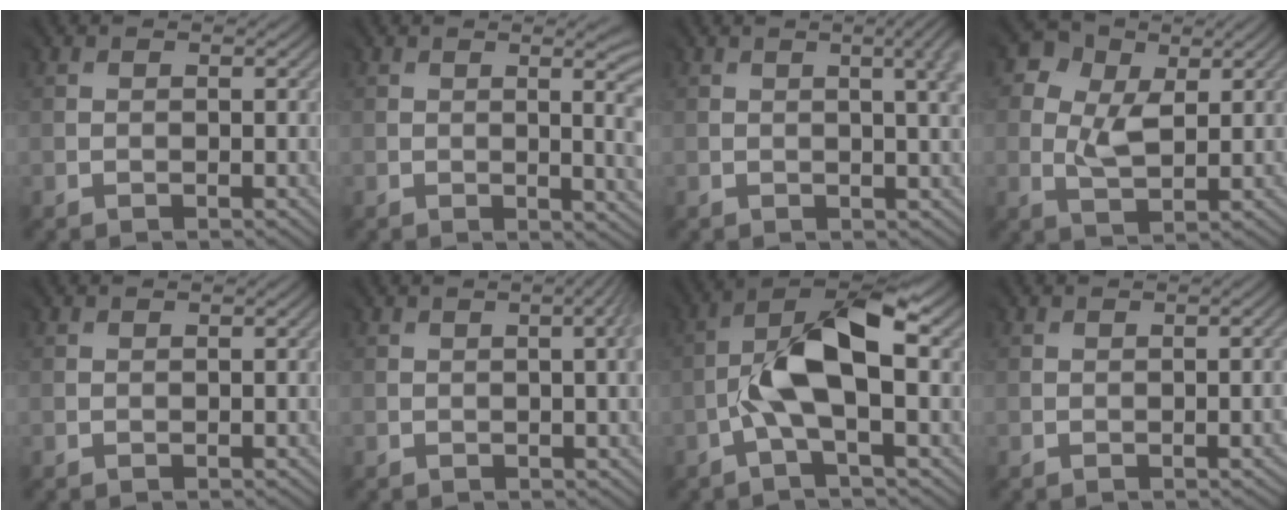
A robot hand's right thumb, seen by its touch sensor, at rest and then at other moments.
{"total": 8.5, "force": [-0.1, 4.1, 7.5], "torque": [-0.050, 0.018, -0.003]}
{"total": 5.0, "force": [0.7, 1.9, 4.6], "torque": [-0.024, 0.013, 0.005]}
{"total": 4.9, "force": [1.3, 3.8, 2.9], "torque": [-0.064, 0.001, 0.024]}
{"total": 0.7, "force": [-0.1, -0.3, -0.7], "torque": [0.013, 0.002, -0.001]}
{"total": 4.0, "force": [0.0, 1.3, 3.8], "torque": [-0.031, 0.004, 0.002]}
{"total": 8.9, "force": [-0.7, 3.4, 8.2], "torque": [-0.159, 0.022, -0.017]}
{"total": 0.7, "force": [-0.4, -0.1, 0.6], "torque": [-0.004, 0.000, -0.007]}